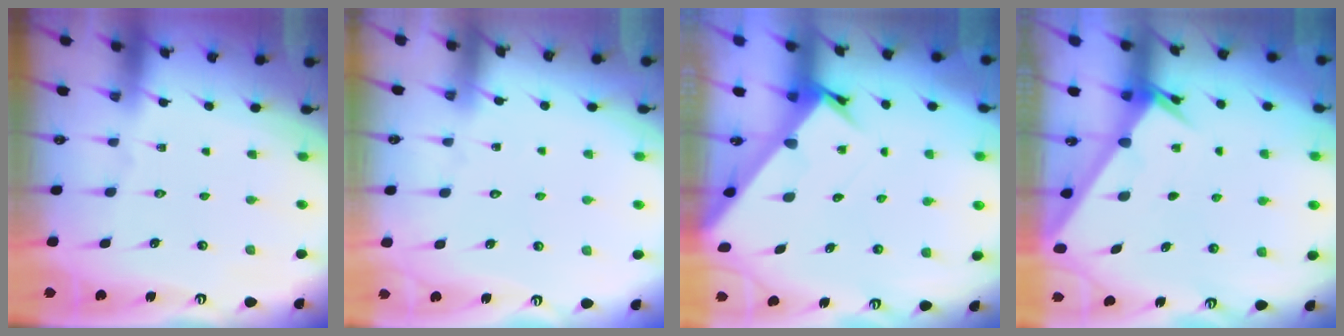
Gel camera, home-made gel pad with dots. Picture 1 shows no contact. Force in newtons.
{"total": 6.0, "press": 6.0, "slide": 0.5}
{"total": 2.9, "press": 2.9, "slide": 0.2}
{"total": 2.0, "press": 2.0, "slide": 0.0}